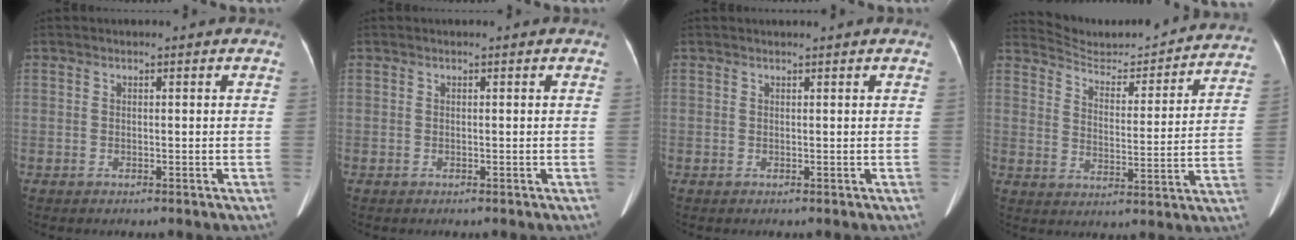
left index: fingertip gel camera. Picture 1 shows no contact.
{"total": 0.0}
{"total": 0.9, "force": [0.8, -0.1, 0.3], "torque": [-0.006, 0.010, 0.017]}
{"total": 18.9, "force": [18.3, 3.4, 3.6], "torque": [-0.043, -0.036, 0.232]}